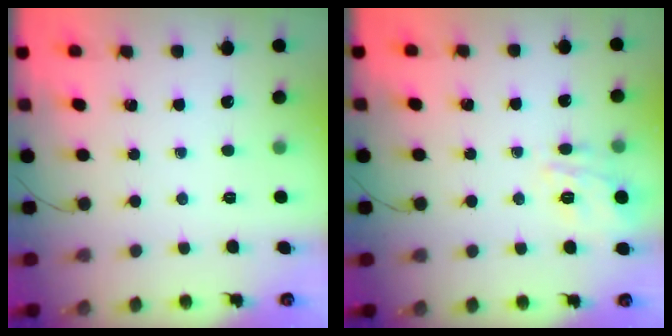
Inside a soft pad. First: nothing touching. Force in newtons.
{"total": 5.1, "press": 5.0, "slide": 0.8}